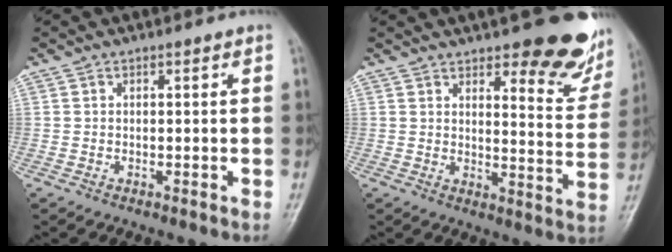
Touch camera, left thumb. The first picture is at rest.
{"total": 16.3, "force": [11.1, 5.7, 10.5], "torque": [-0.081, -0.073, 0.130]}